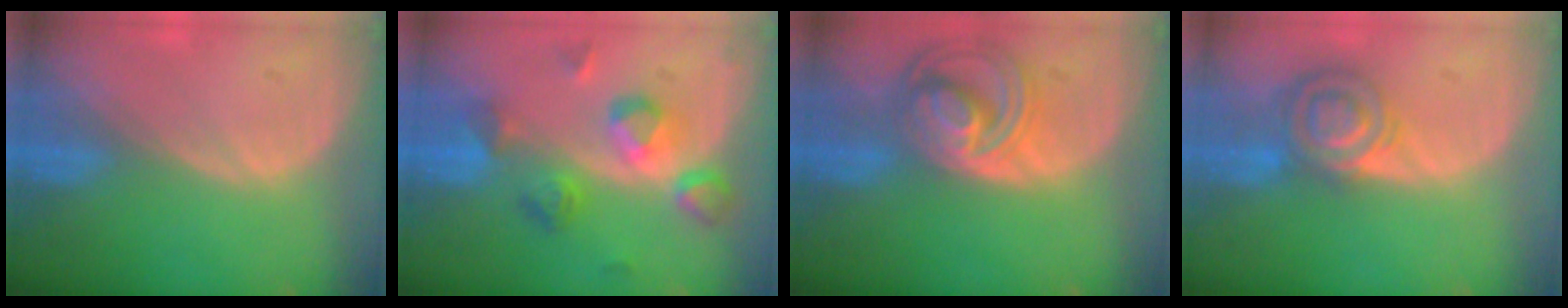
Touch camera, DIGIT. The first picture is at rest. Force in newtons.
{"total": 7.5, "press": 7.4, "slide": 0.8}
{"total": 8.6, "press": 7.4, "slide": 4.4}
{"total": 7.4, "press": 6.3, "slide": 3.9}